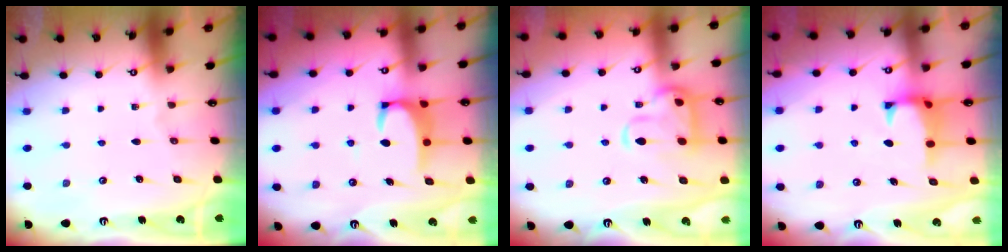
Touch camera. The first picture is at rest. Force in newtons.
{"total": 4.2, "press": 4.2, "slide": 0.6}
{"total": 5.4, "press": 5.1, "slide": 1.6}
{"total": 0.8, "press": 0.1, "slide": 0.8}